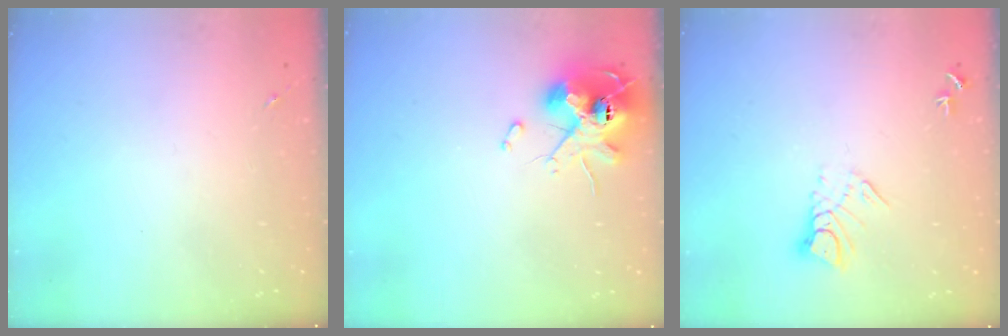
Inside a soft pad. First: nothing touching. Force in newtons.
{"total": 11.8, "press": 11.7, "slide": 1.6}
{"total": 7.3, "press": 7.3, "slide": 0.7}